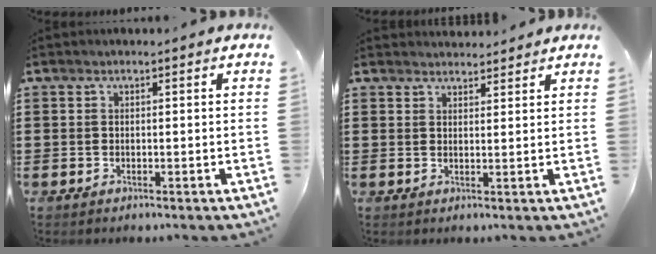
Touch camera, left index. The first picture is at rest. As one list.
[{"total": 2.0, "force": [2.0, 0.3, 0.0], "torque": [-0.004, -0.001, 0.040]}]